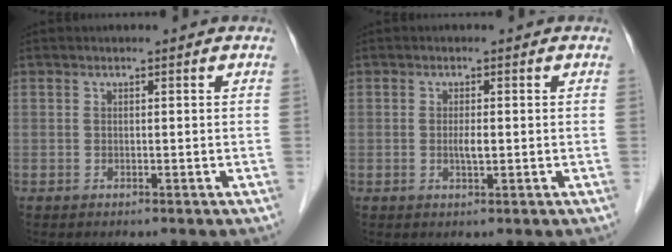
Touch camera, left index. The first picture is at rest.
{"total": 2.8, "force": [-2.3, 0.3, 1.4], "torque": [-0.027, -0.017, -0.044]}